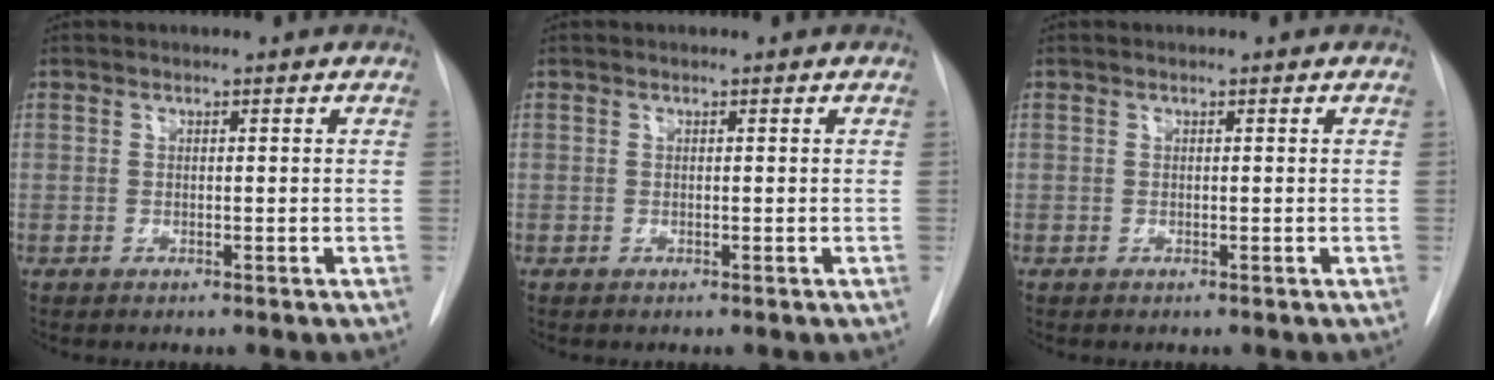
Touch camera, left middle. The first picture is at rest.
{"total": 0.0}
{"total": 0.0}